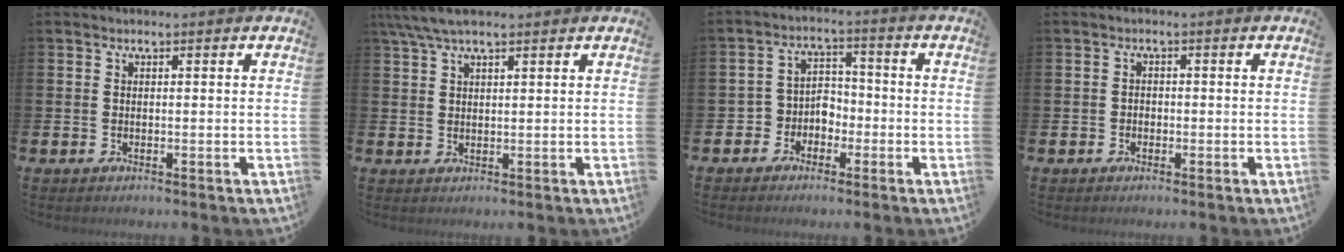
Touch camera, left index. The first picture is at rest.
{"total": 4.4, "force": [3.3, 1.0, 2.7], "torque": [-0.066, 0.000, 0.062]}
{"total": 3.9, "force": [-2.1, 3.2, 0.4], "torque": [-0.022, 0.003, -0.051]}
{"total": 1.2, "force": [-0.7, 0.9, 0.2], "torque": [-0.006, 0.004, -0.015]}